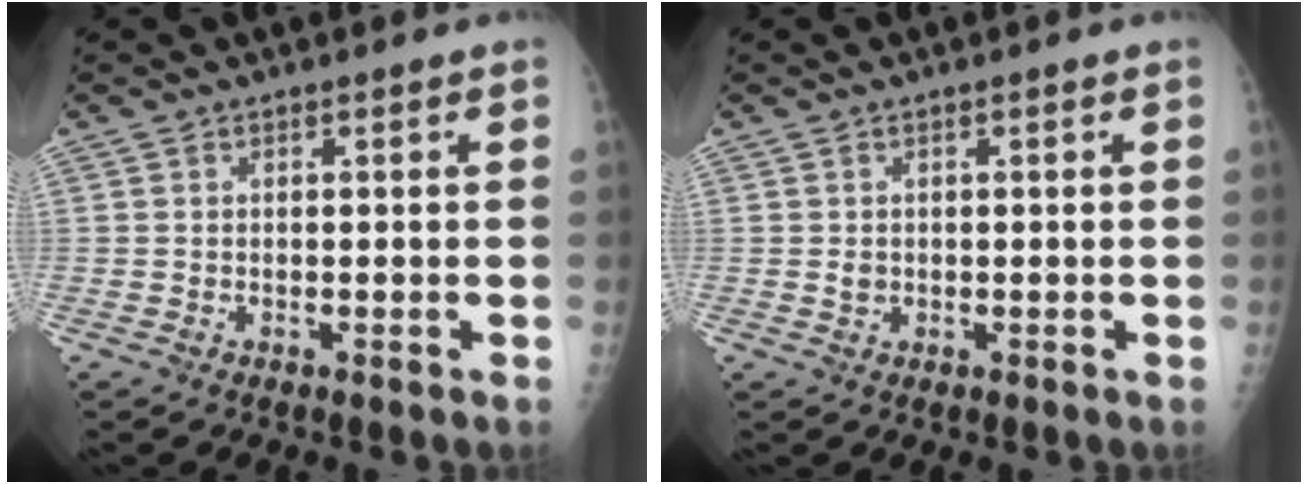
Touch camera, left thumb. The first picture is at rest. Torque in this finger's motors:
{"motor_torque": [0.41, 0.46, 0.30, -0.11, 0.00]}